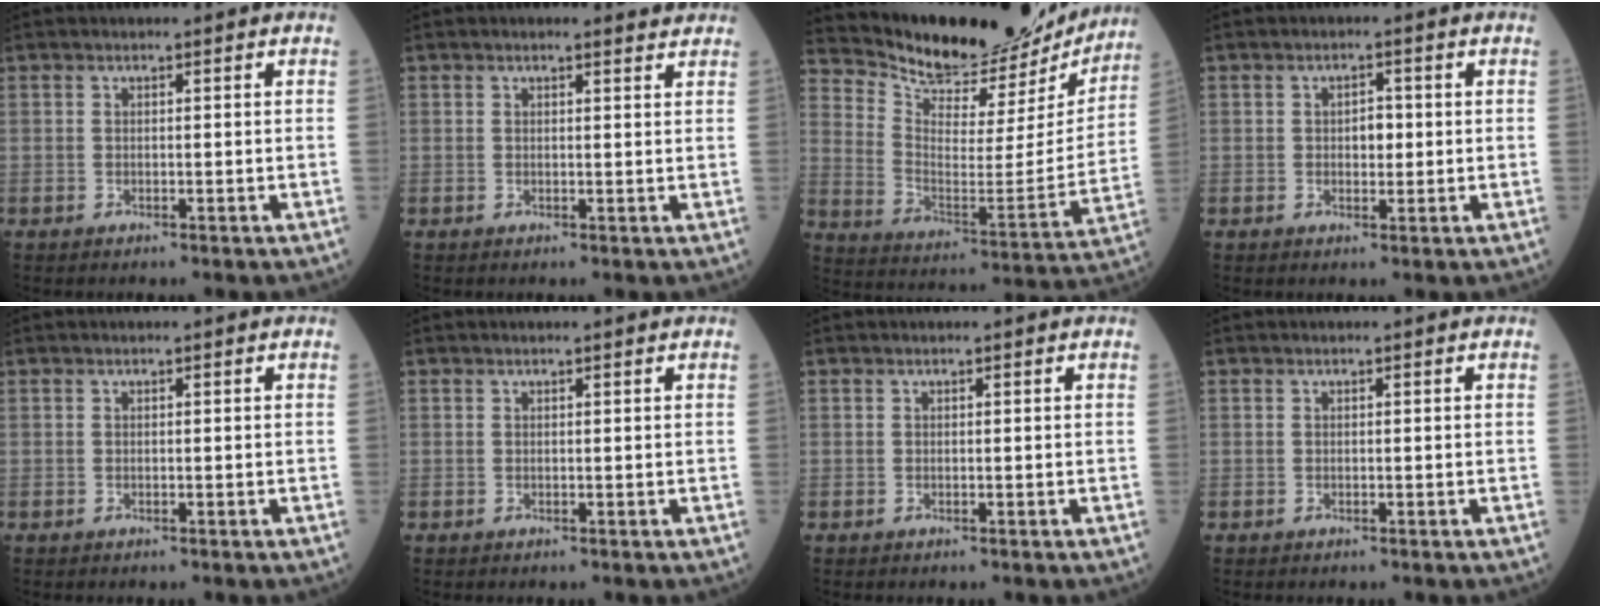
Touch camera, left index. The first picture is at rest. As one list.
[{"total": 2.4, "force": [2.3, 0.3, 0.6], "torque": [-0.016, 0.000, 0.019]}, {"total": 22.3, "force": [20.9, 5.3, 5.6], "torque": [-0.101, -0.051, 0.299]}, {"total": 2.2, "force": [0.2, 1.3, 1.8], "torque": [-0.026, 0.003, 0.002]}, {"total": 0.0}, {"total": 0.9, "force": [0.8, -0.1, 0.3], "torque": [-0.013, 0.000, 0.012]}, {"total": 0.0}, {"total": 0.0}]